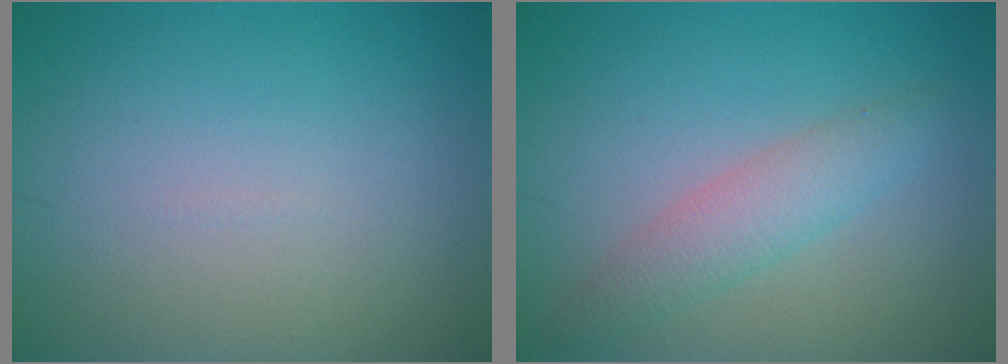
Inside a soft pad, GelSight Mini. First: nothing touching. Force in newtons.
{"total": 2.9, "press": 2.9, "slide": 0.1}